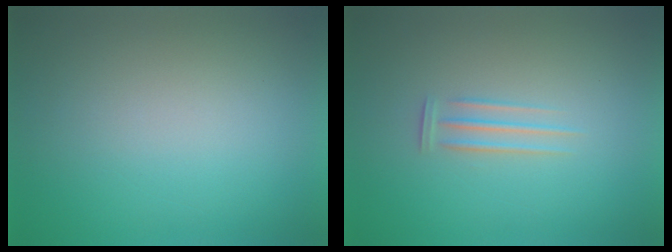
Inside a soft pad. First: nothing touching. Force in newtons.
{"total": 1.2}